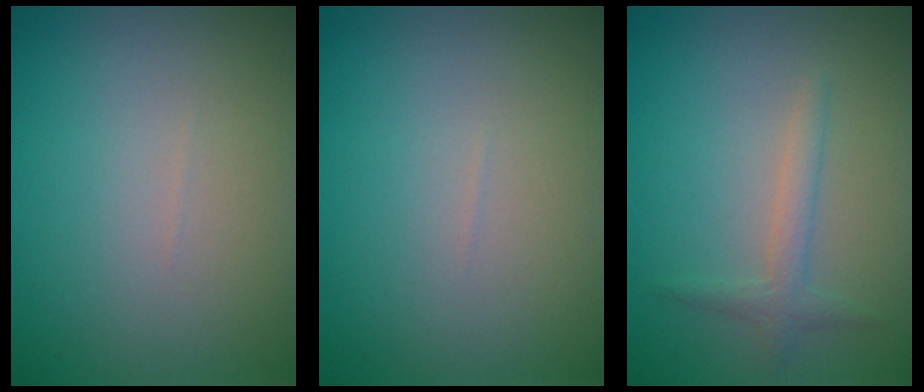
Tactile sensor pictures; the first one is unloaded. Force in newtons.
{"total": 0.0}
{"total": 1.7, "press": 1.7, "slide": 0.1}